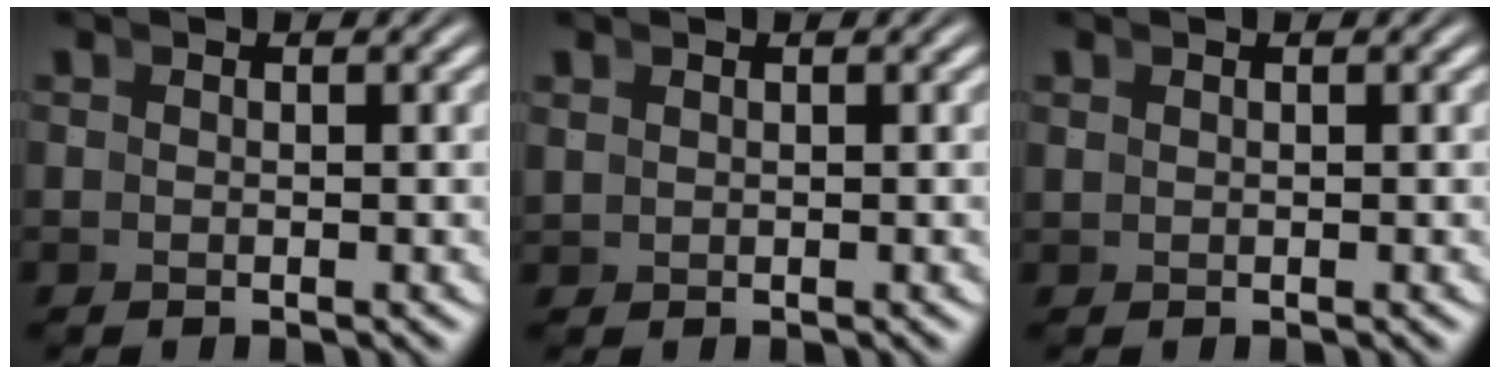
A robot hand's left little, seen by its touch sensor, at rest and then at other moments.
{"total": 0.5, "force": [0.4, 0.2, 0.2], "torque": [-0.003, 0.000, 0.014]}
{"total": 0.0}